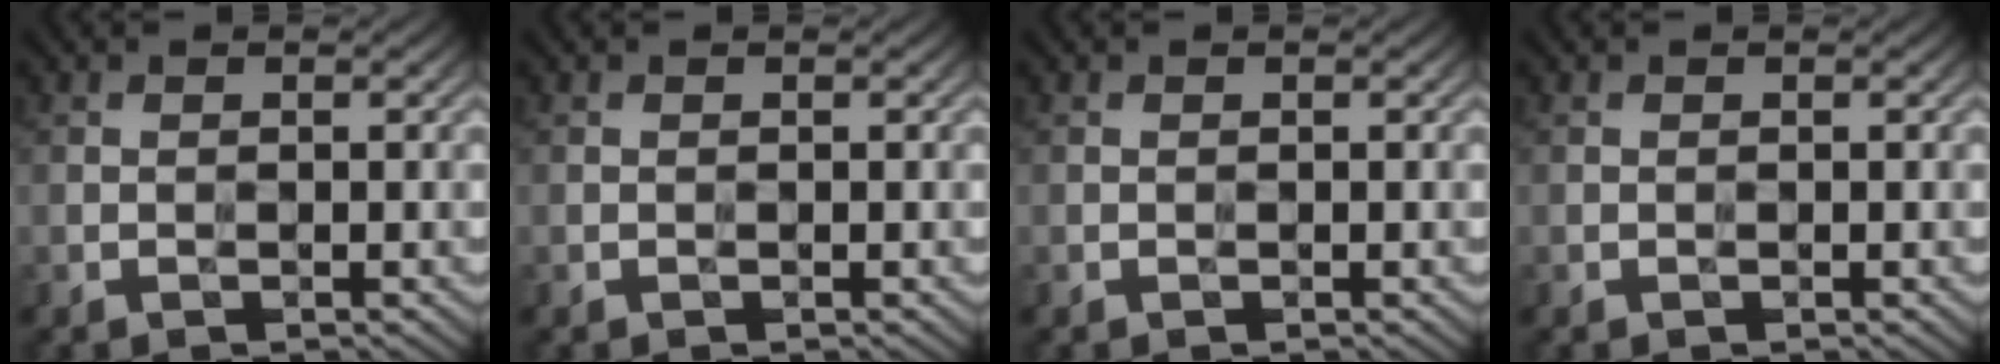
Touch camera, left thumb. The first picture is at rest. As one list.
[{"total": 0.0}, {"total": 0.0}, {"total": 0.0}]